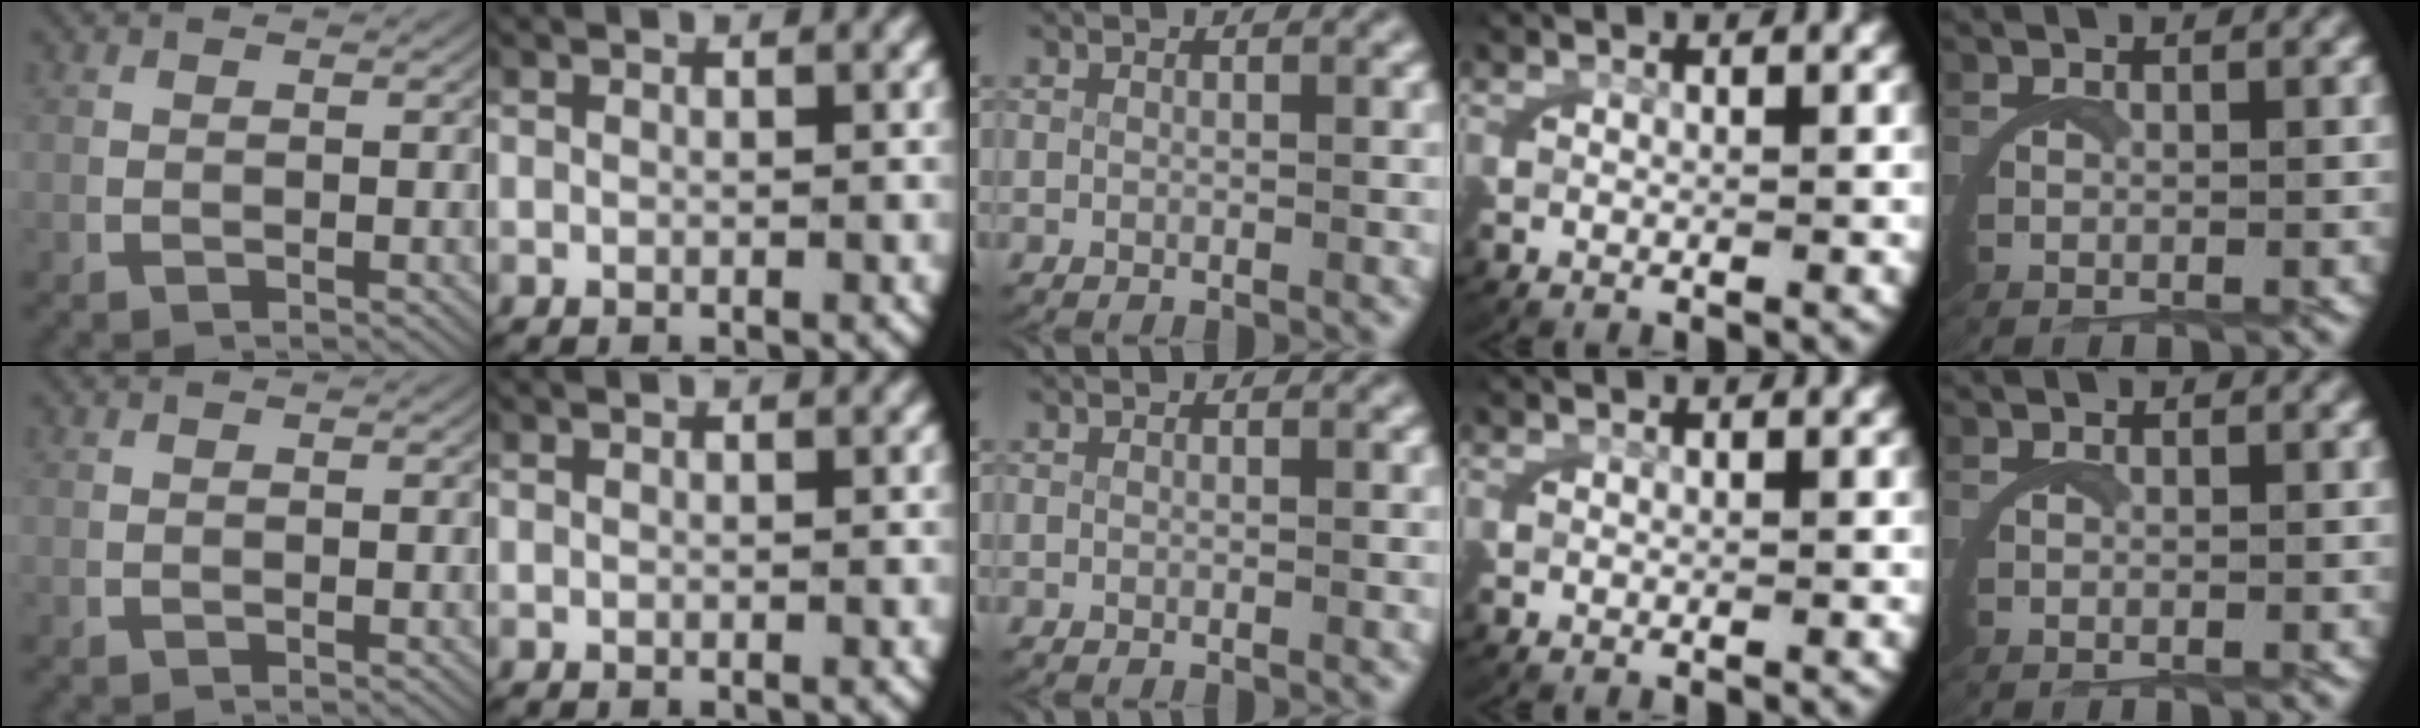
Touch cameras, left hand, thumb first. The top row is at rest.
{}